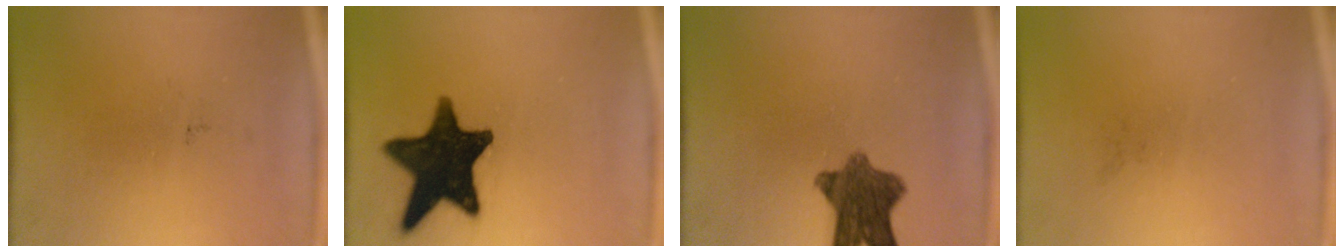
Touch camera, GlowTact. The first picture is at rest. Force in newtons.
{"total": 16.2}
{"total": 9.3}
{"total": 0.0}